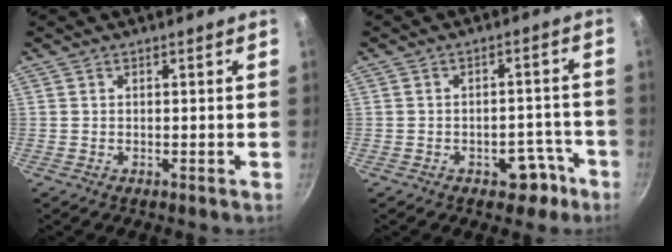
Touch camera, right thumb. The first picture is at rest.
{"total": 5.9, "force": [-3.4, 3.7, 3.1], "torque": [-0.010, 0.041, -0.042]}